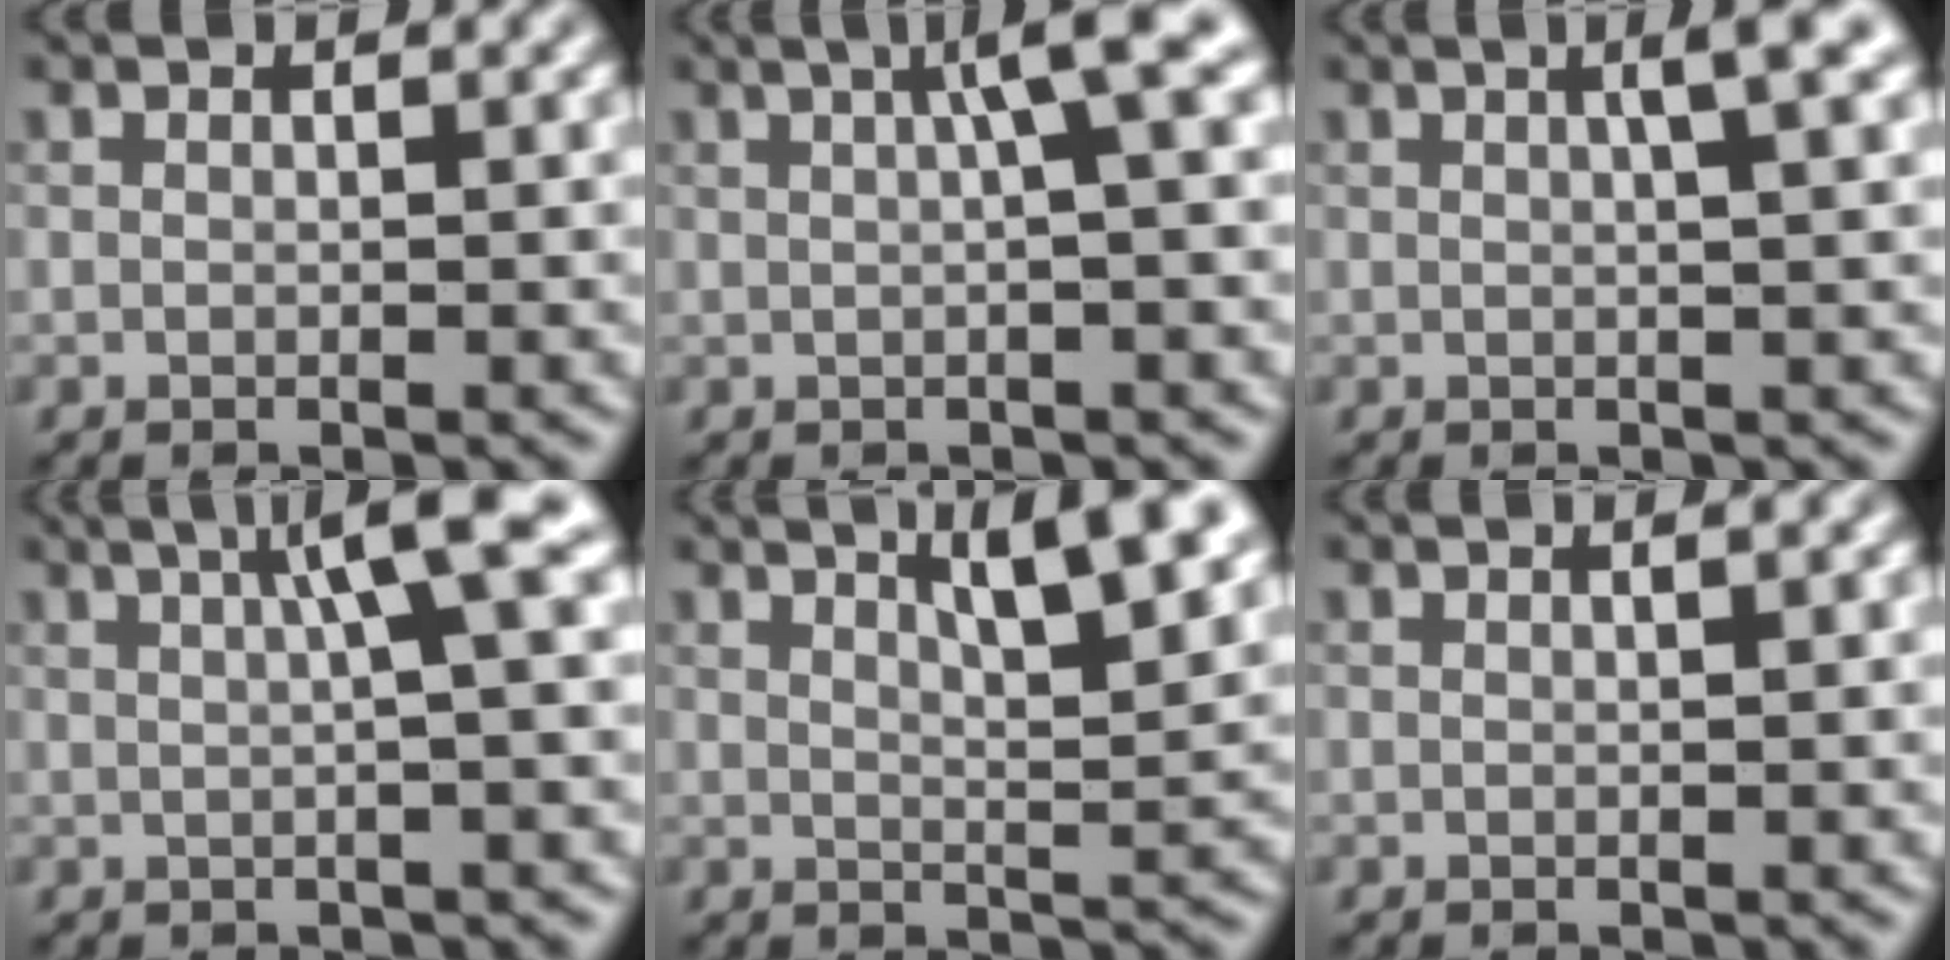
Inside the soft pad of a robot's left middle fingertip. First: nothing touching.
{"total": 4.5, "force": [1.1, 0.7, 4.3], "torque": [-0.056, 0.018, 0.016]}
{"total": 3.1, "force": [1.1, 0.6, 2.9], "torque": [-0.033, 0.011, 0.014]}
{"total": 5.4, "force": [1.5, 0.8, 5.1], "torque": [-0.070, 0.019, 0.024]}
{"total": 6.5, "force": [3.6, 1.4, 5.3], "torque": [-0.060, 0.013, 0.049]}
{"total": 0.7, "force": [0.2, 0.2, 0.7], "torque": [-0.006, 0.005, 0.001]}